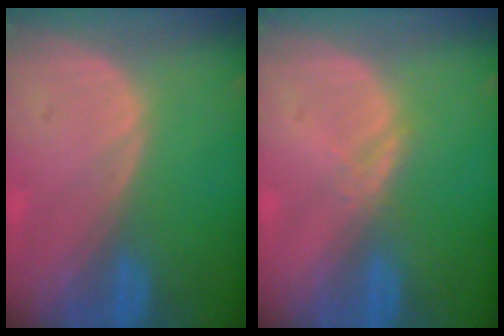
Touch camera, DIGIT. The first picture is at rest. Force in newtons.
{"total": 1.3, "press": 1.3, "slide": 0.1}